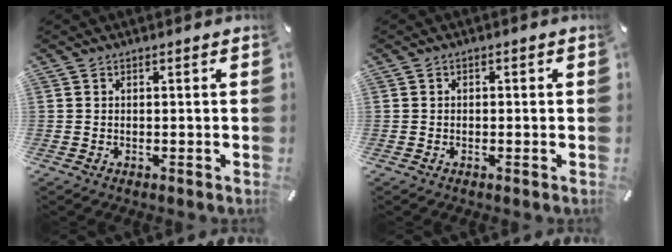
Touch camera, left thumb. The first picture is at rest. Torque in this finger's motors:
{"motor_torque": [-0.16, -0.36, -0.11, -0.17, -0.02]}